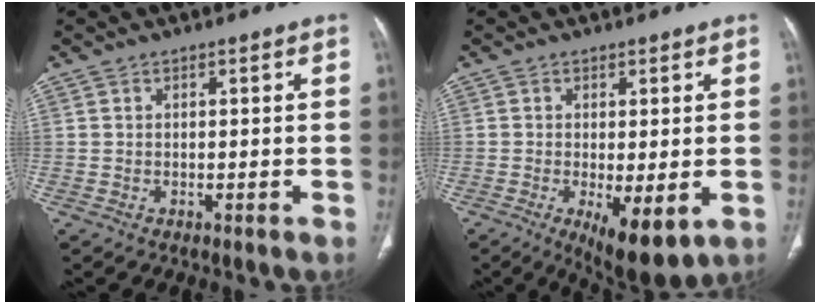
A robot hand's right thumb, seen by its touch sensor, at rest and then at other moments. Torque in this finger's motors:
{"motor_torque": [0.04, 0.31, -0.25, -0.04, 0.05]}